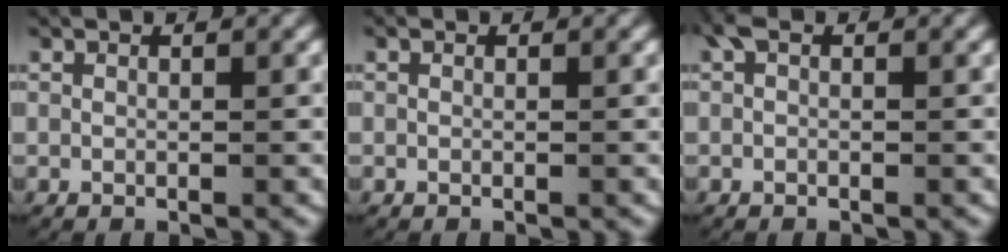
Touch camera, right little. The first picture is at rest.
{"total": 0.0}
{"total": 0.8, "force": [0.4, 0.3, 0.6], "torque": [-0.018, 0.003, 0.006]}